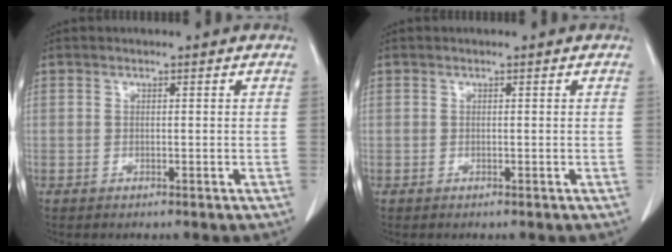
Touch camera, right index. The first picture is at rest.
{"total": 0.0}